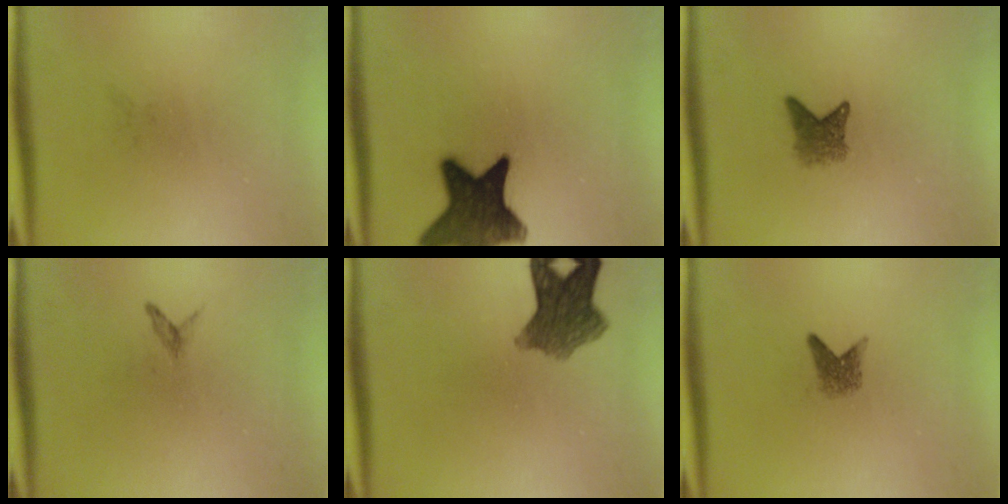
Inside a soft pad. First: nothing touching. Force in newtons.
{"total": 14.6}
{"total": 2.8}
{"total": 0.7}
{"total": 8.0}
{"total": 1.9}